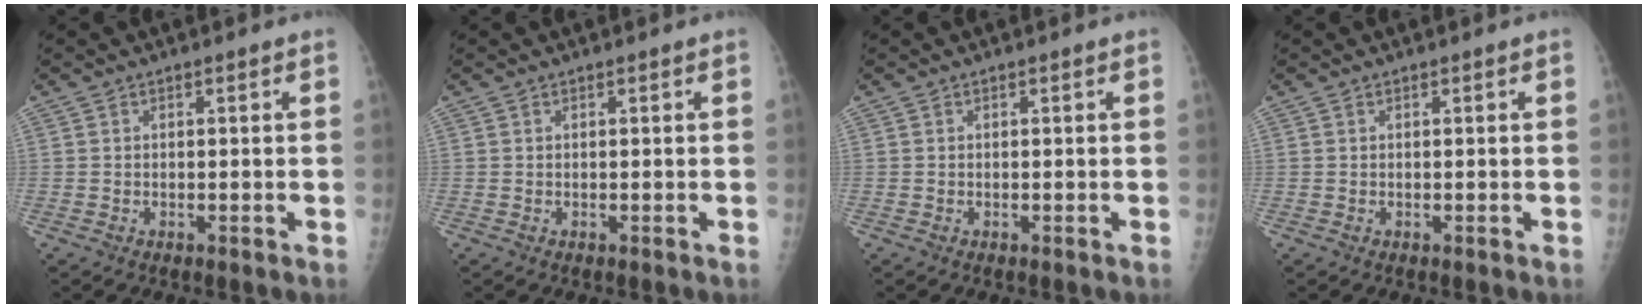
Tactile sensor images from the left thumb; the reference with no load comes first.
{"total": 0.0}
{"total": 0.0}
{"total": 0.0}